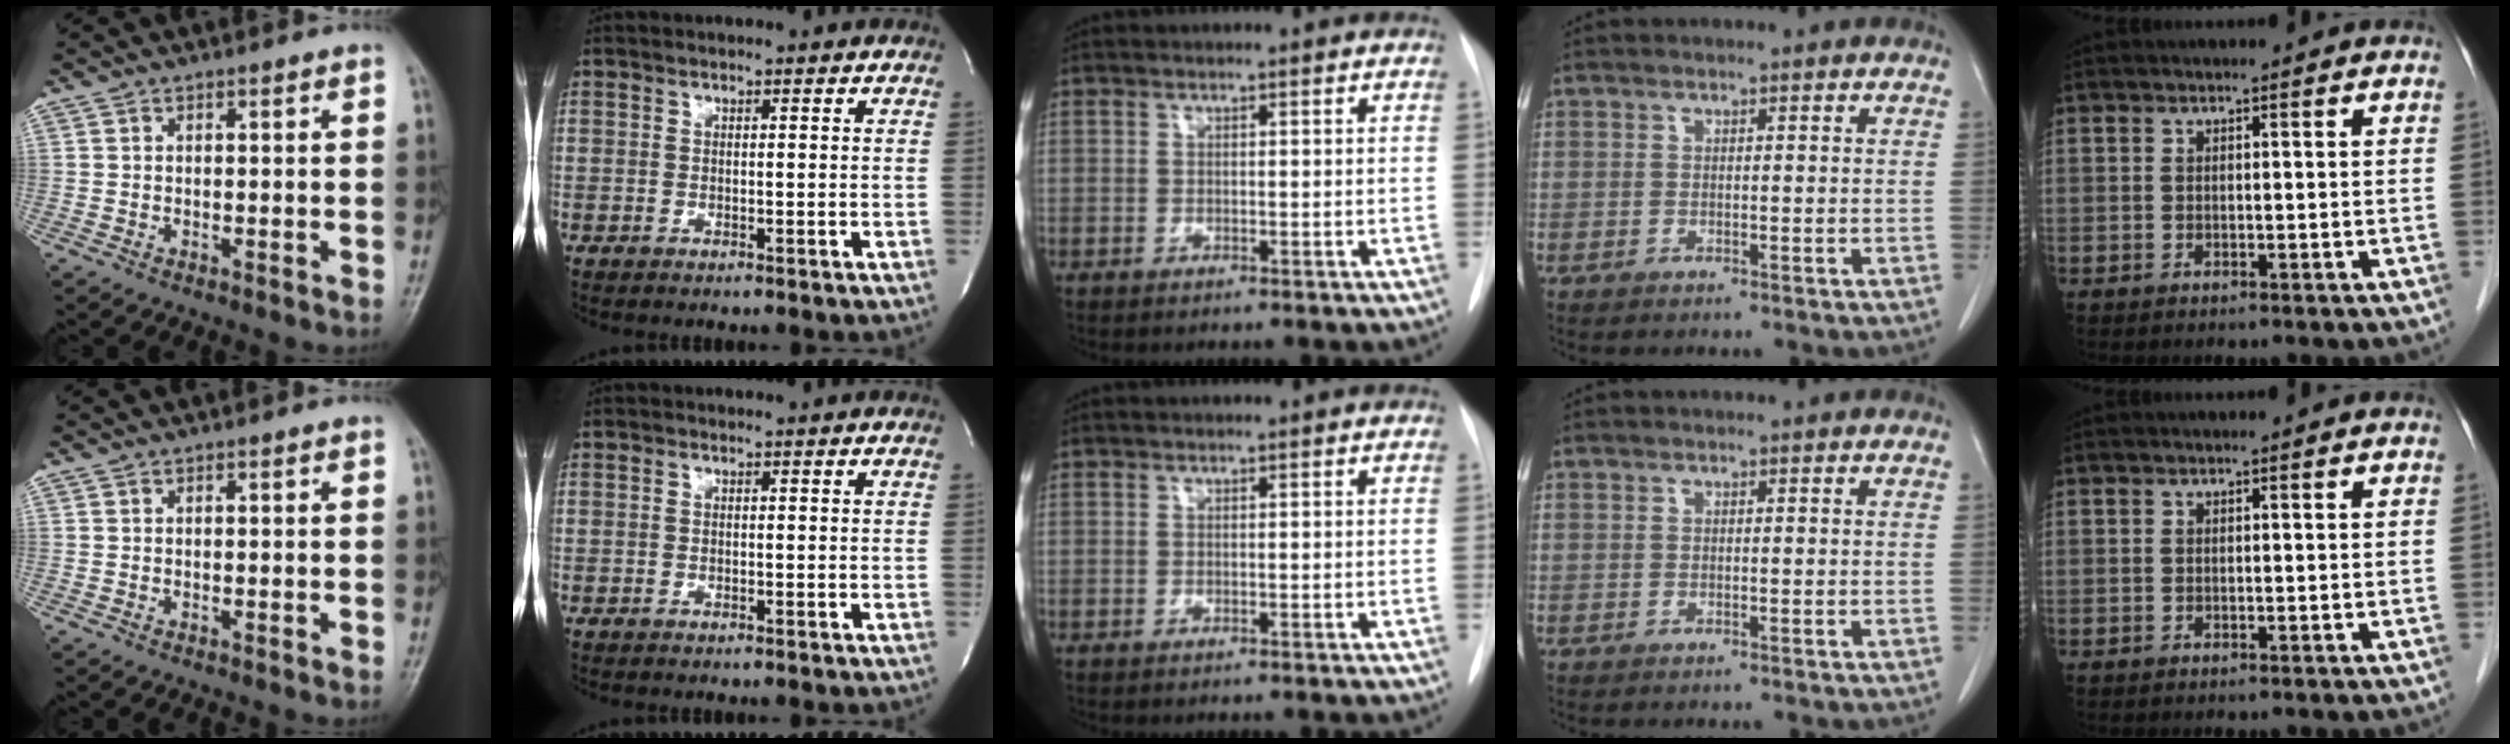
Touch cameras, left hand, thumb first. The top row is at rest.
{}